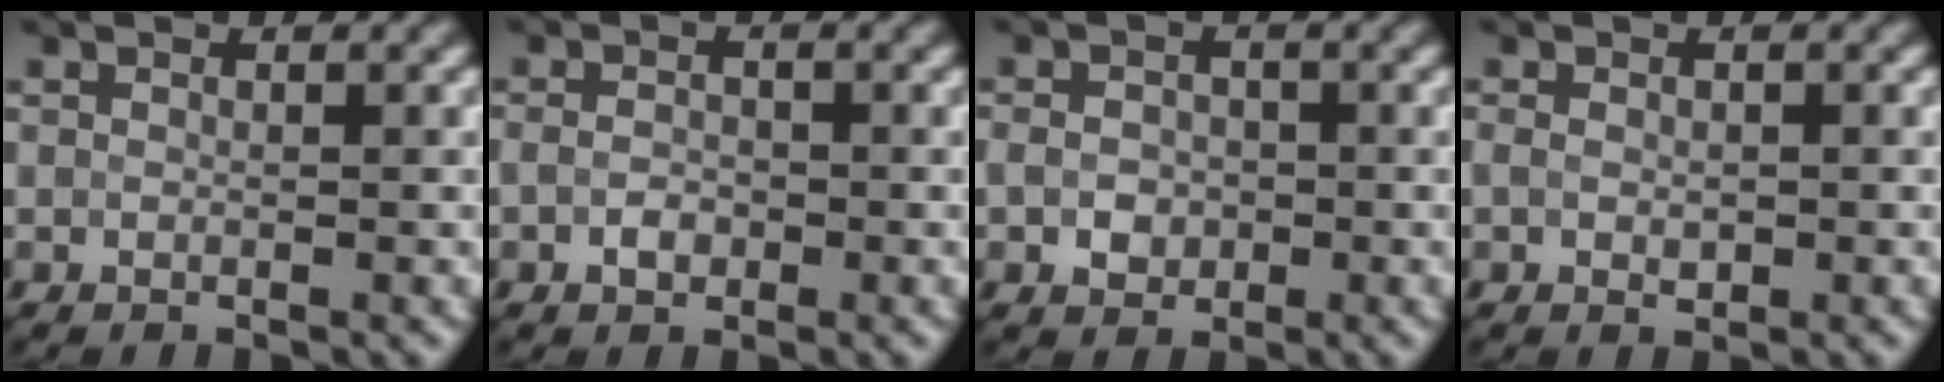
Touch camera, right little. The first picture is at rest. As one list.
[{"total": 1.4, "force": [-0.6, 0.9, 0.8], "torque": [-0.020, 0.000, -0.012]}, {"total": 2.4, "force": [-0.5, 1.9, 1.3], "torque": [-0.028, -0.003, -0.012]}, {"total": 1.2, "force": [-0.3, 0.7, 0.9], "torque": [-0.021, -0.005, -0.001]}]